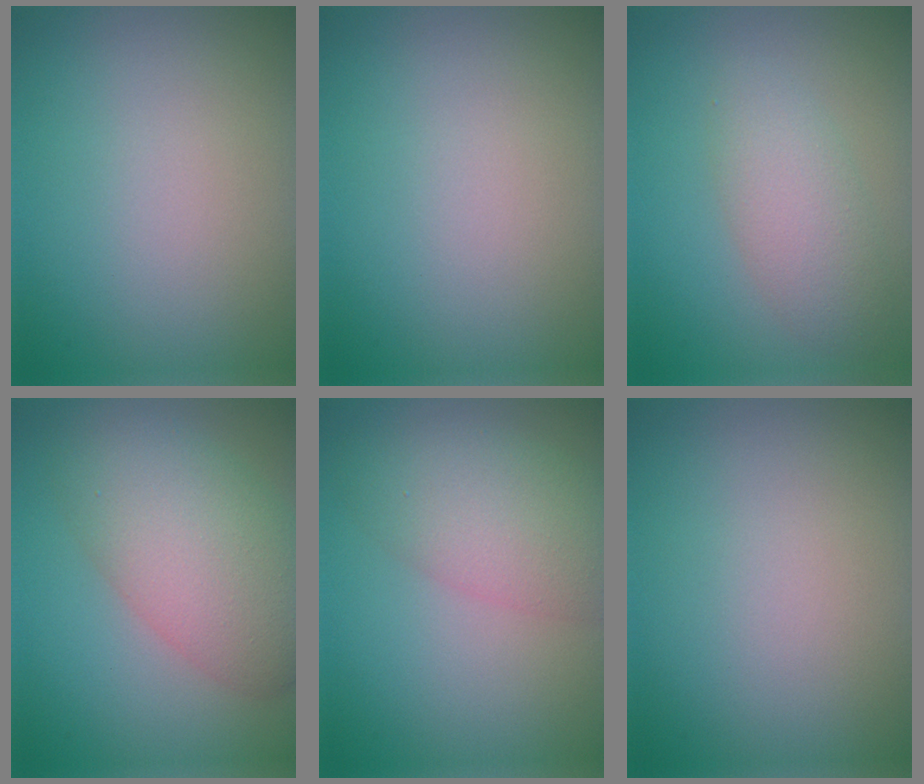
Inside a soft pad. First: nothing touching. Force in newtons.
{"total": 0.0}
{"total": 3.3, "press": 3.3, "slide": 0.2}
{"total": 7.9, "press": 7.9, "slide": 0.4}
{"total": 5.3, "press": 5.3, "slide": 0.2}
{"total": 0.0}